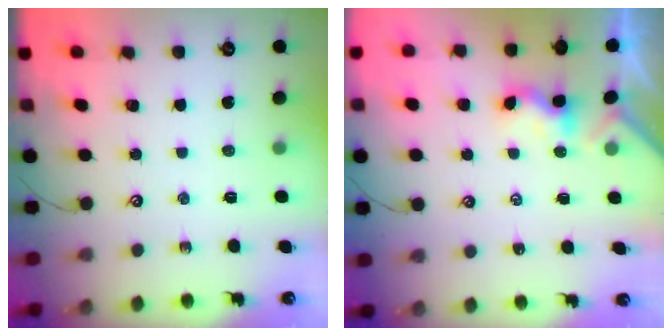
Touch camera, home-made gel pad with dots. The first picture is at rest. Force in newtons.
{"total": 1.7, "press": 1.6, "slide": 0.5}